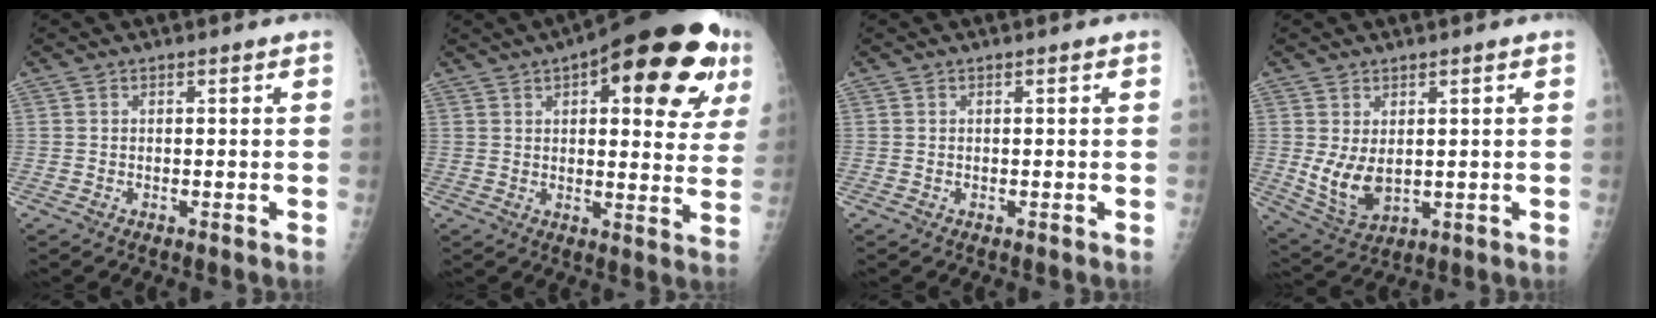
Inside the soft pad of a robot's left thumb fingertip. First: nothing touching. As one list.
[{"total": 24.6, "force": [11.2, 9.2, 19.9], "torque": [-0.236, -0.003, 0.145]}, {"total": 0.0}, {"total": 7.2, "force": [0.5, 4.5, 5.6], "torque": [-0.095, -0.018, 0.029]}]